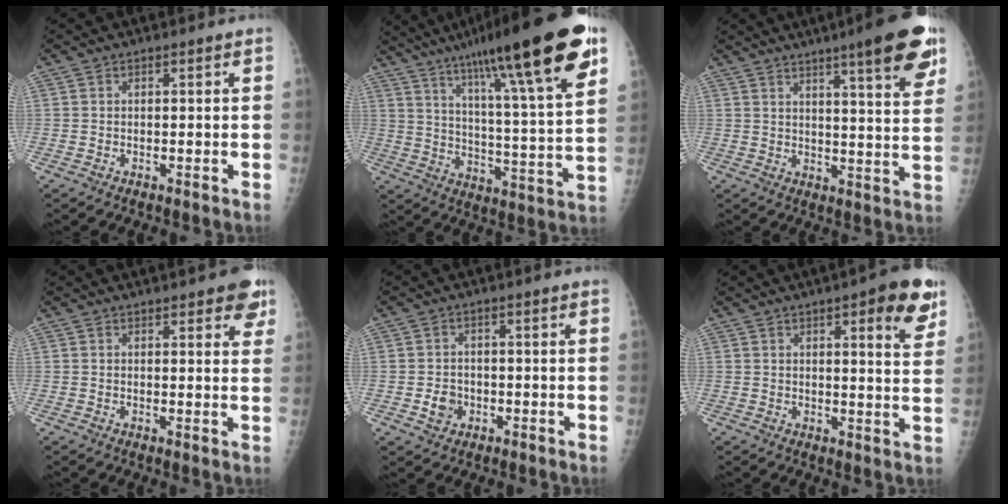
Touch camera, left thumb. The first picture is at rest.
{"total": 27.3, "force": [16.4, 3.4, 21.5], "torque": [-0.324, -0.037, 0.253]}
{"total": 14.6, "force": [8.8, 2.1, 11.5], "torque": [-0.138, -0.038, 0.112]}
{"total": 5.7, "force": [3.5, 2.2, 4.0], "torque": [-0.022, -0.010, 0.036]}
{"total": 3.3, "force": [-1.0, 2.8, 1.4], "torque": [-0.013, 0.007, -0.016]}
{"total": 10.3, "force": [5.4, 2.7, 8.4], "torque": [-0.079, -0.021, 0.061]}